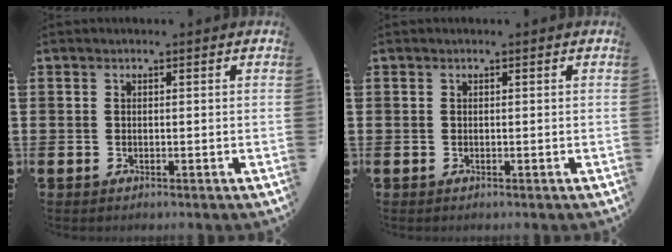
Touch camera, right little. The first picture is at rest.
{"total": 0.0}